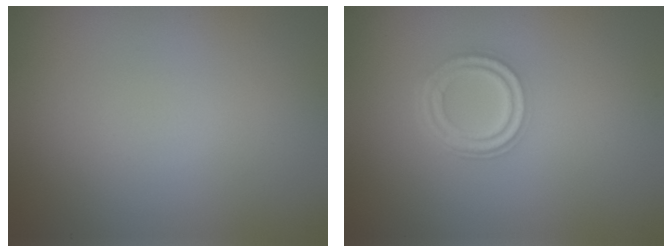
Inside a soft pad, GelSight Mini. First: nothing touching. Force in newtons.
{"total": 3.5, "press": 2.7, "slide": 2.3}